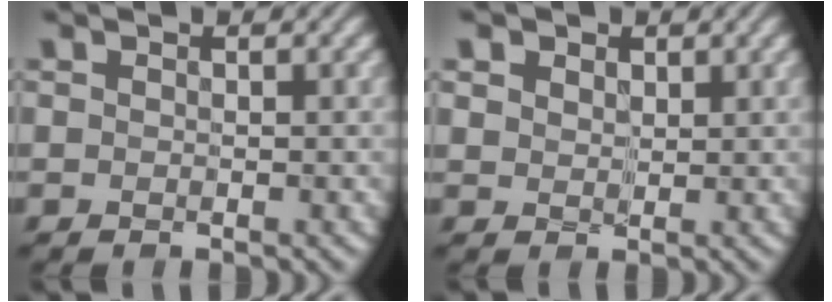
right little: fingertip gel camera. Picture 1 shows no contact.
{"total": 2.1, "force": [1.2, 1.6, 0.8], "torque": [-0.028, -0.003, 0.023]}